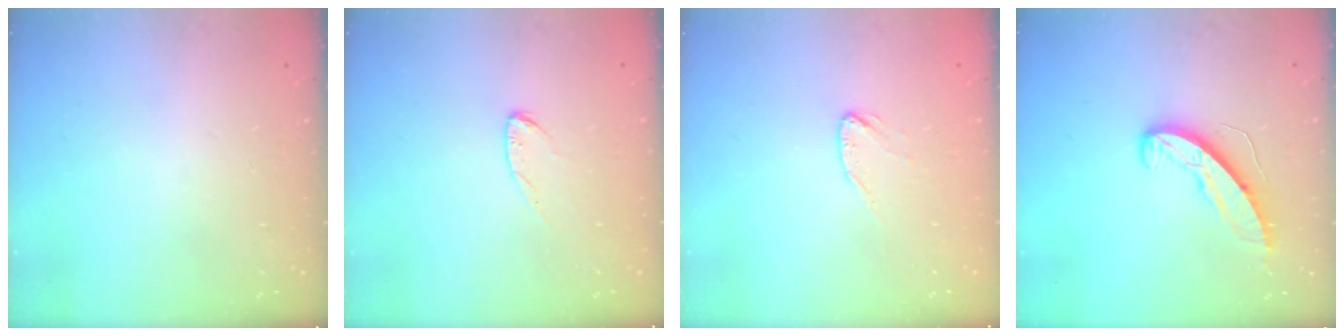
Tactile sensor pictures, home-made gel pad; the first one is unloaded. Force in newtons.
{"total": 5.8, "press": 5.8, "slide": 0.4}
{"total": 3.6, "press": 3.6, "slide": 0.4}
{"total": 8.9, "press": 8.9, "slide": 0.5}